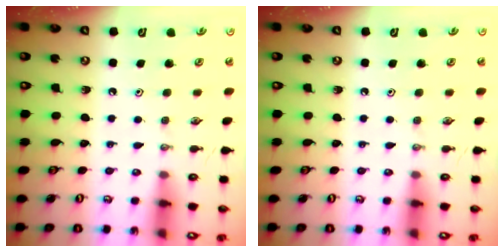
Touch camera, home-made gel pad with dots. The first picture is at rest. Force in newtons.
{"total": 0.0}